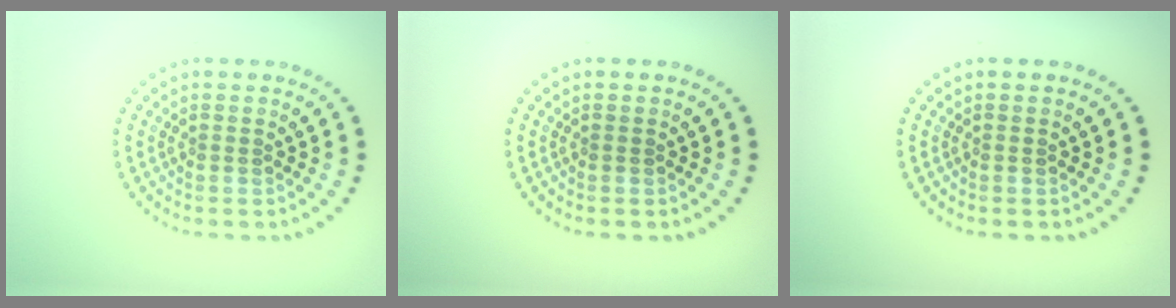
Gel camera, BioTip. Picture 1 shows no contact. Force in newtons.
{"total": 0.0}
{"total": 0.0}